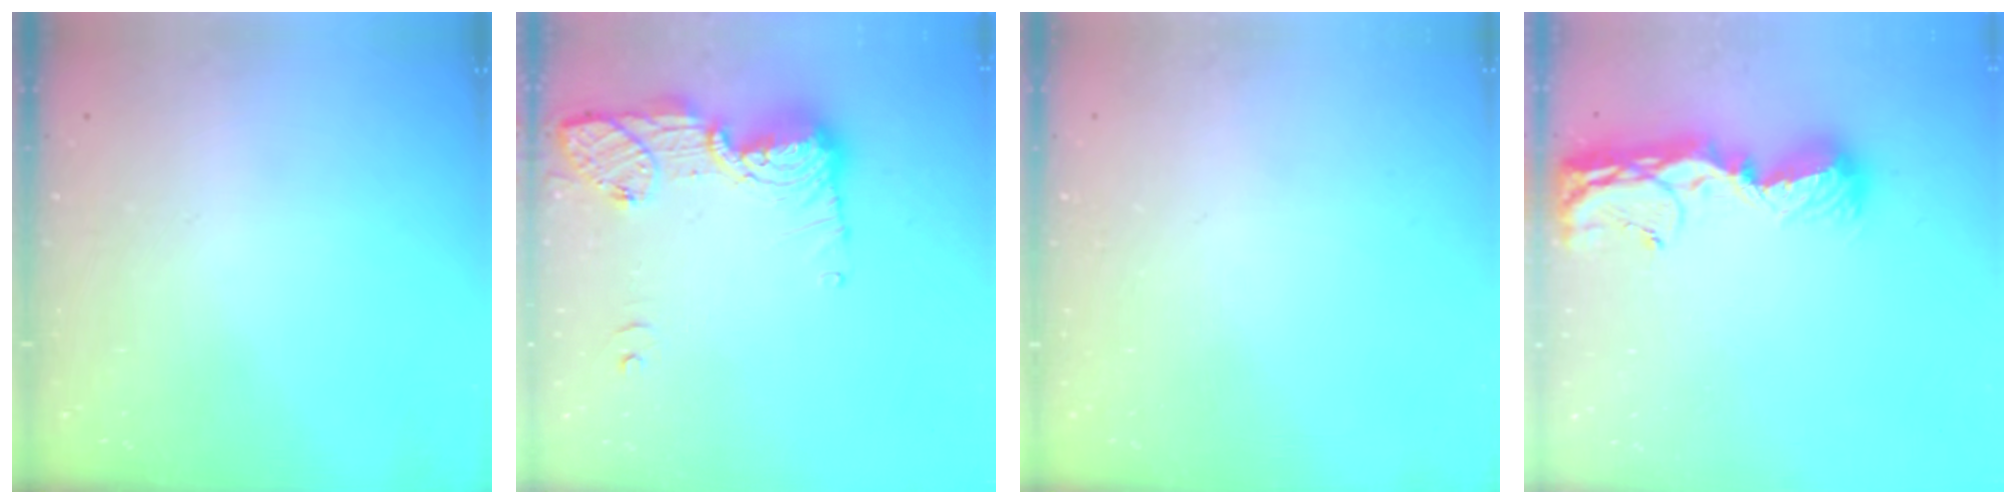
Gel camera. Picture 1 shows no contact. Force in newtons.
{"total": 14.5, "press": 14.3, "slide": 2.9}
{"total": 0.0}
{"total": 12.3, "press": 12.3, "slide": 1.3}